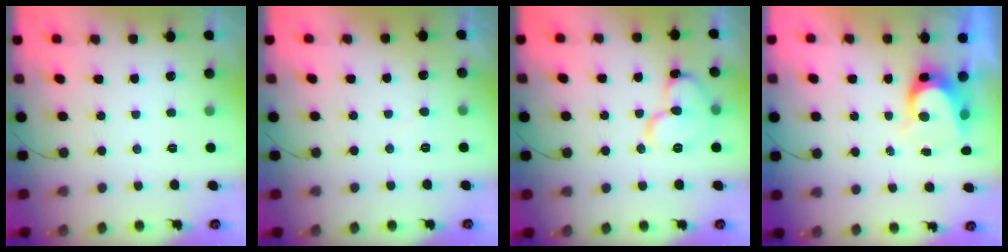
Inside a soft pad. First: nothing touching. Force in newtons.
{"total": 3.6, "press": 3.6, "slide": 0.1}
{"total": 12.5, "press": 12.4, "slide": 1.6}
{"total": 6.5, "press": 6.5, "slide": 0.6}